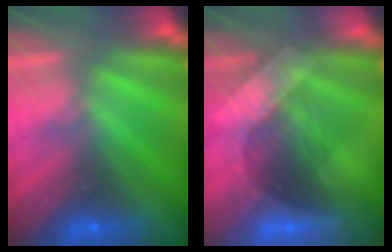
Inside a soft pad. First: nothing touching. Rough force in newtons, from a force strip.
{"total": 3.0}